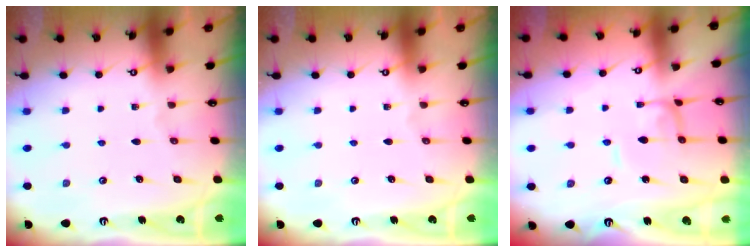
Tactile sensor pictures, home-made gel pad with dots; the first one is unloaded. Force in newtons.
{"total": 0.0}
{"total": 2.1, "press": 2.1, "slide": 0.0}